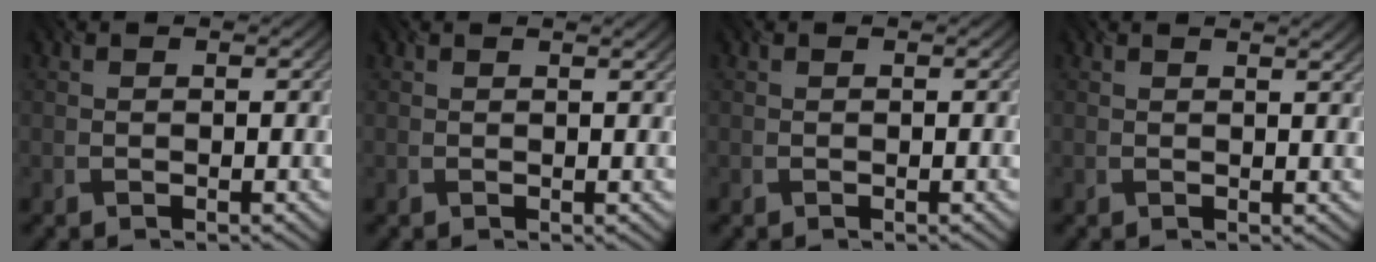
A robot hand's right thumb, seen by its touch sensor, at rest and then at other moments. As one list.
[{"total": 1.0, "force": [0.6, 0.1, 0.7], "torque": [-0.012, 0.001, 0.008]}, {"total": 0.0}, {"total": 2.0, "force": [1.2, 0.4, 1.6], "torque": [-0.022, 0.000, 0.012]}]